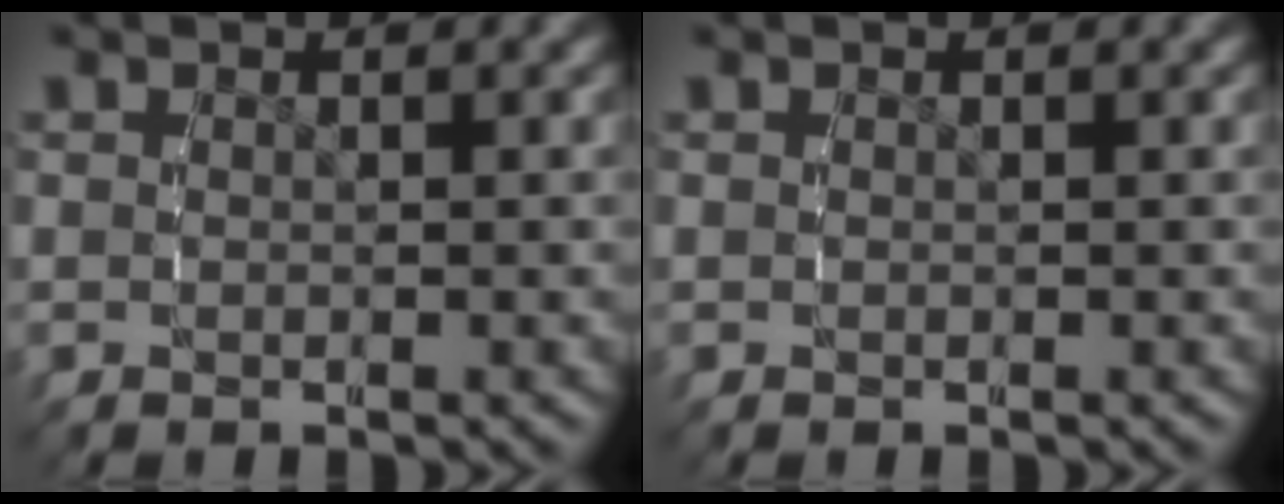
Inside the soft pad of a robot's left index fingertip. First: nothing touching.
{"total": 0.0}